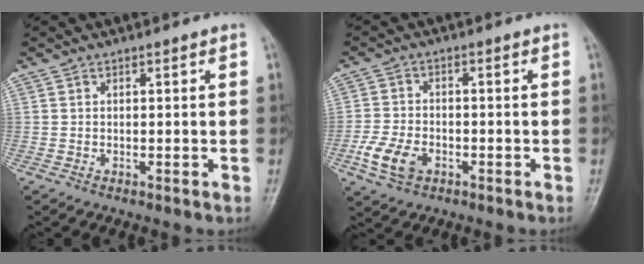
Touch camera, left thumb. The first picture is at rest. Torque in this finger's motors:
{"motor_torque": [-0.76, 0.69, 0.71, 0.56, 0.05]}